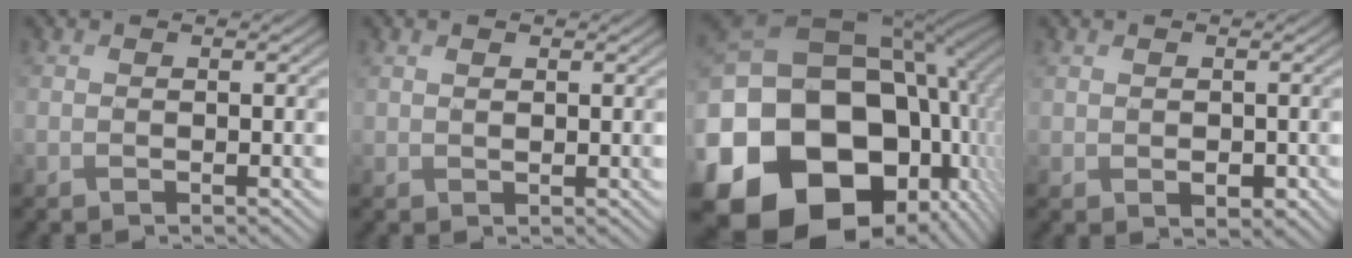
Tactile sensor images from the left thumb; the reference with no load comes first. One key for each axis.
{"total": 1.2, "fx": 0.6, "fy": 0.7, "fz": 0.7, "tx": -0.016, "ty": 0.000, "tz": 0.014}
{"total": 23.8, "fx": -5.8, "fy": 18.4, "fz": 13.9, "tx": -0.331, "ty": -0.049, "tz": -0.090}
{"total": 2.4, "fx": 0.1, "fy": 1.8, "fz": 1.6, "tx": -0.036, "ty": -0.011, "tz": 0.009}